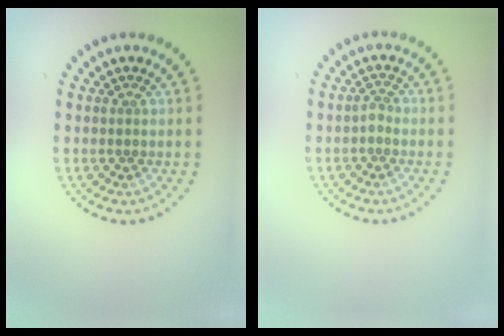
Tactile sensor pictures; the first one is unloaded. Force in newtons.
{"total": 1.0, "press": 0.8, "slide": 0.6}